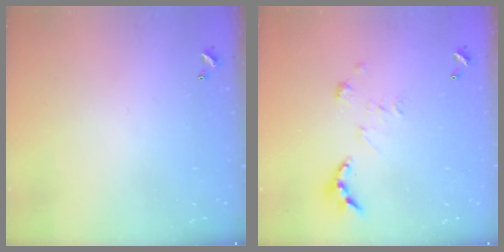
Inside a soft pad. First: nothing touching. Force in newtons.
{"total": 4.7, "press": 4.7, "slide": 0.4}